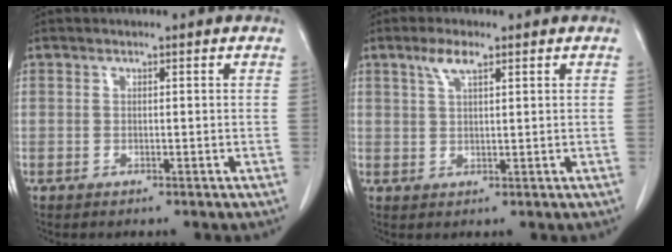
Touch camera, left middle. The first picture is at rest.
{"total": 3.2, "force": [2.0, 0.9, 2.4], "torque": [-0.053, 0.007, 0.041]}